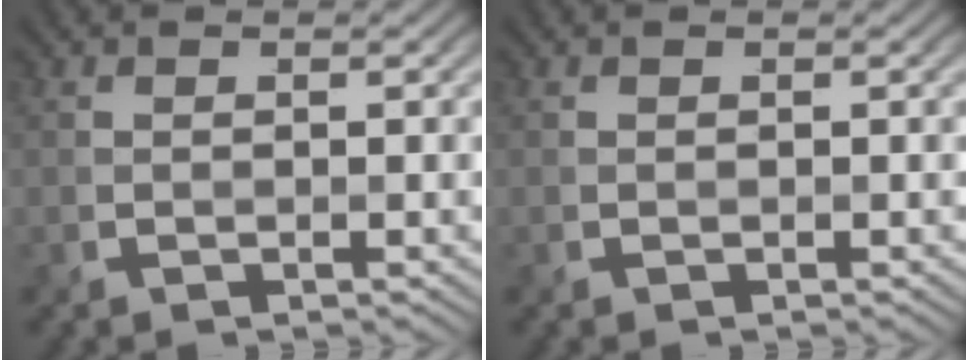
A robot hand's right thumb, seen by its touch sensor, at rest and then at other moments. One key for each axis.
{"total": 0.0}